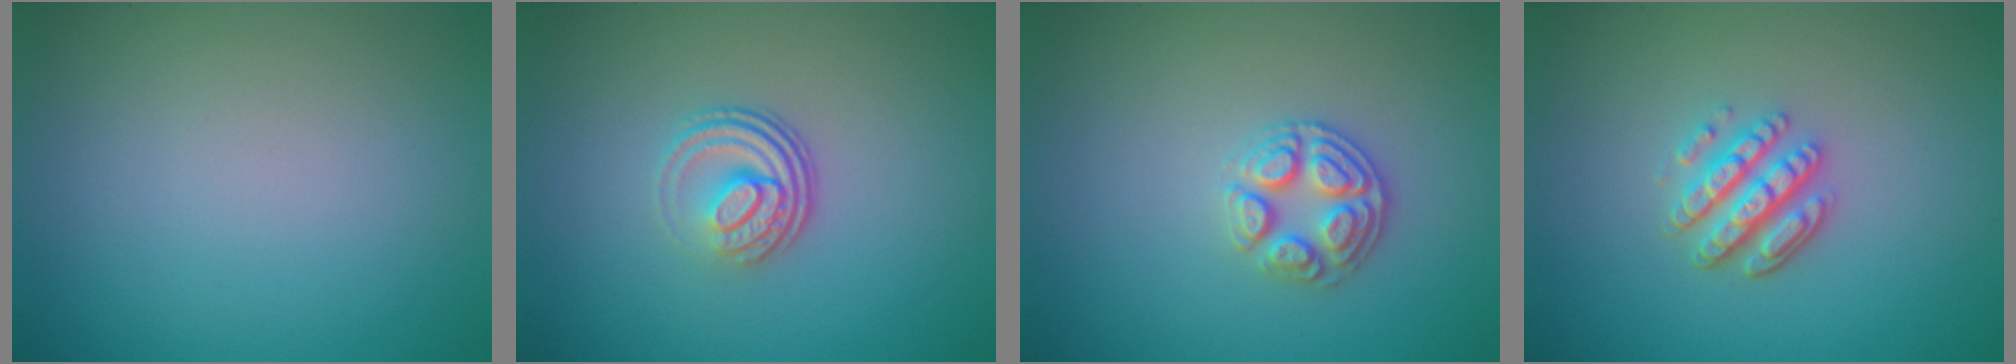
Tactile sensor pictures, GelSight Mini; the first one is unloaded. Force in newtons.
{"total": 3.6, "press": 2.4, "slide": 2.6}
{"total": 2.9, "press": 2.8, "slide": 0.7}
{"total": 3.9, "press": 3.1, "slide": 2.3}